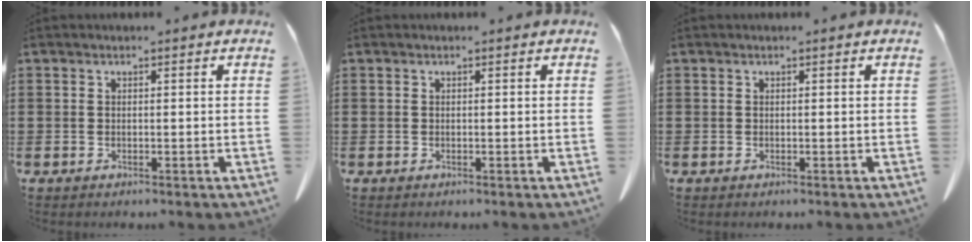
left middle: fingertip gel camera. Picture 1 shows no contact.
{"total": 0.0}
{"total": 0.0}